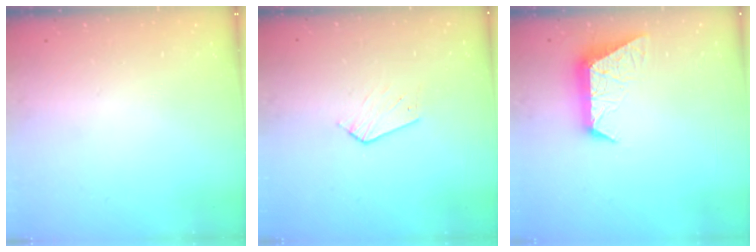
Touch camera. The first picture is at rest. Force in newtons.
{"total": 3.8, "press": 3.7, "slide": 0.3}
{"total": 10.0, "press": 10.0, "slide": 0.3}